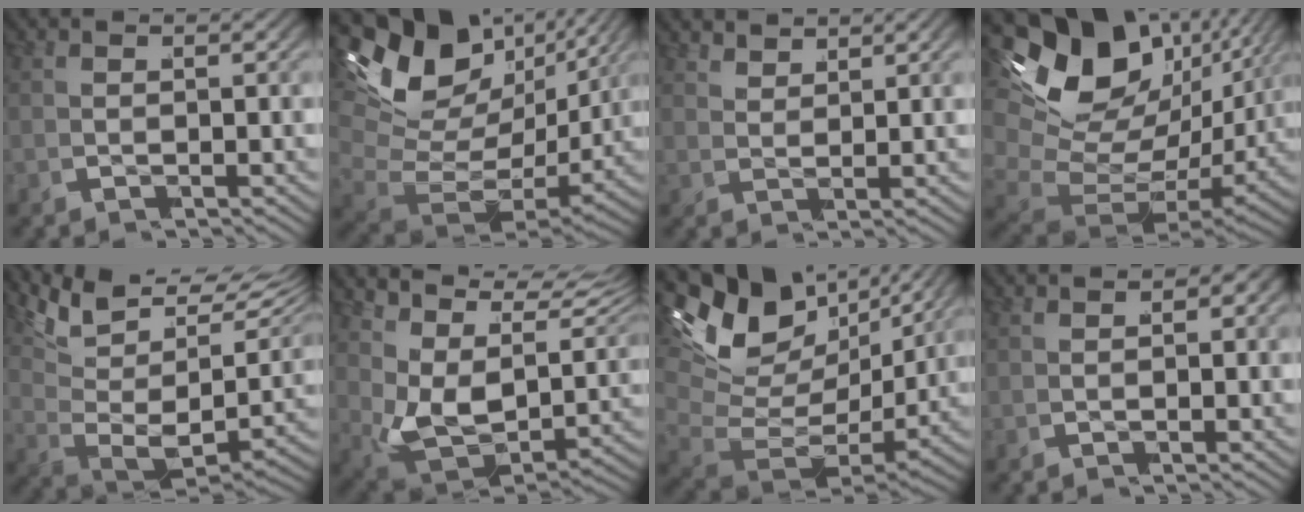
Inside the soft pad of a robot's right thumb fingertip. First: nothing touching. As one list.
[{"total": 11.5, "force": [1.0, 7.8, 8.3], "torque": [-0.183, -0.033, 0.023]}, {"total": 2.2, "force": [2.1, -0.2, -0.3], "torque": [0.010, 0.006, 0.042]}, {"total": 15.0, "force": [0.1, 10.6, 10.6], "torque": [-0.208, -0.041, 0.005]}, {"total": 12.0, "force": [3.5, 7.5, 8.7], "torque": [-0.171, -0.017, 0.053]}, {"total": 10.5, "force": [3.3, 6.7, 7.4], "torque": [-0.148, -0.020, 0.052]}, {"total": 10.2, "force": [1.2, 6.9, 7.5], "torque": [-0.171, -0.031, 0.029]}, {"total": 1.9, "force": [0.3, 1.2, 1.4], "torque": [-0.004, 0.003, 0.000]}]